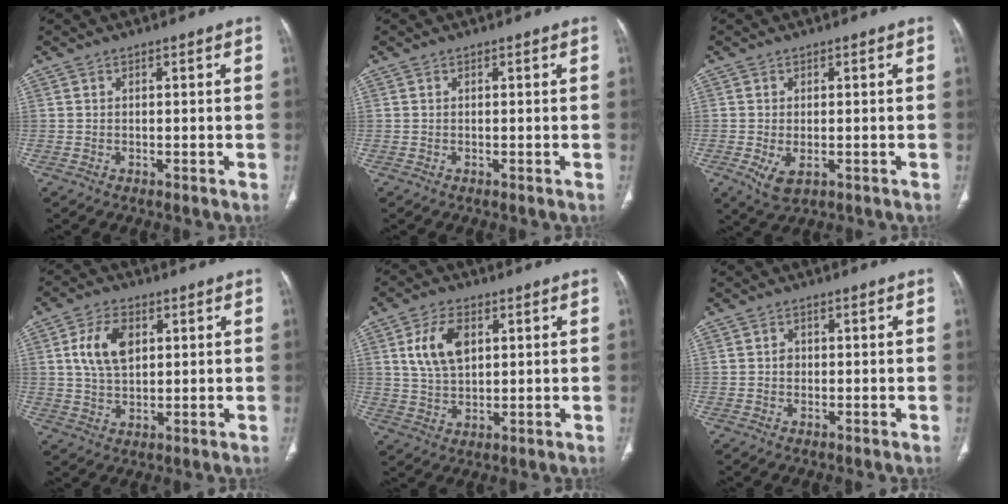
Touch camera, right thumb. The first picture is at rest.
{"total": 0.0}
{"total": 4.1, "force": [-1.3, 2.2, 3.3], "torque": [-0.065, -0.011, -0.012]}
{"total": 8.5, "force": [2.4, 5.2, 6.3], "torque": [-0.113, -0.003, 0.047]}
{"total": 8.8, "force": [2.8, 5.2, 6.5], "torque": [-0.118, -0.007, 0.059]}
{"total": 1.3, "force": [0.0, 1.1, 0.6], "torque": [-0.007, 0.004, -0.001]}